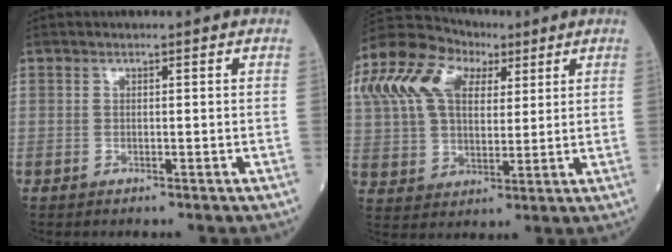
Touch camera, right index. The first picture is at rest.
{"total": 17.4, "force": [7.4, 10.5, 11.8], "torque": [-0.266, 0.055, 0.133]}